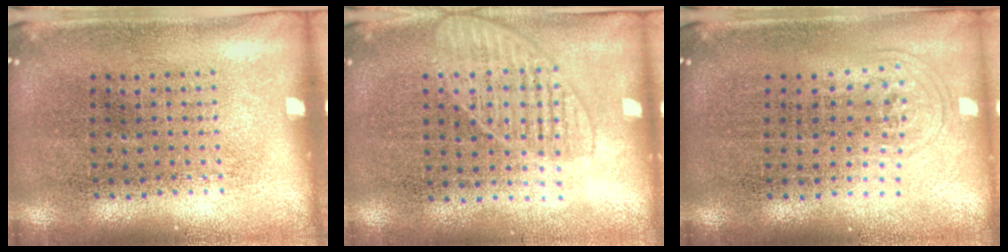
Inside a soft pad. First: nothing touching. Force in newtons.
{"total": 1.3, "press": 1.2, "slide": 0.6}
{"total": 1.0, "press": 0.6, "slide": 0.7}